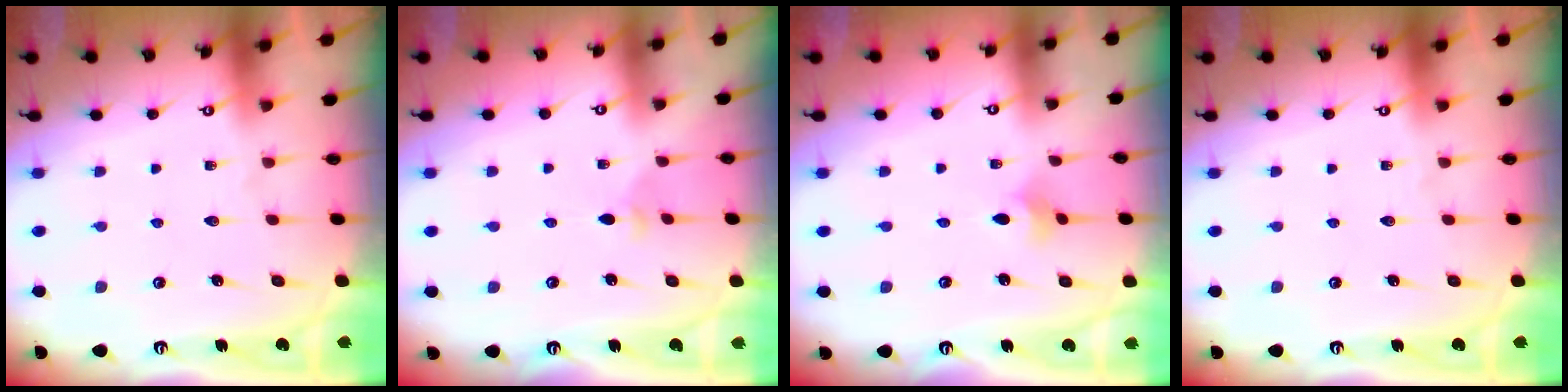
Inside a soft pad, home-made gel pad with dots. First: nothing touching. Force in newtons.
{"total": 2.9, "press": 2.8, "slide": 0.6}
{"total": 2.1, "press": 2.1, "slide": 0.5}
{"total": 0.0}